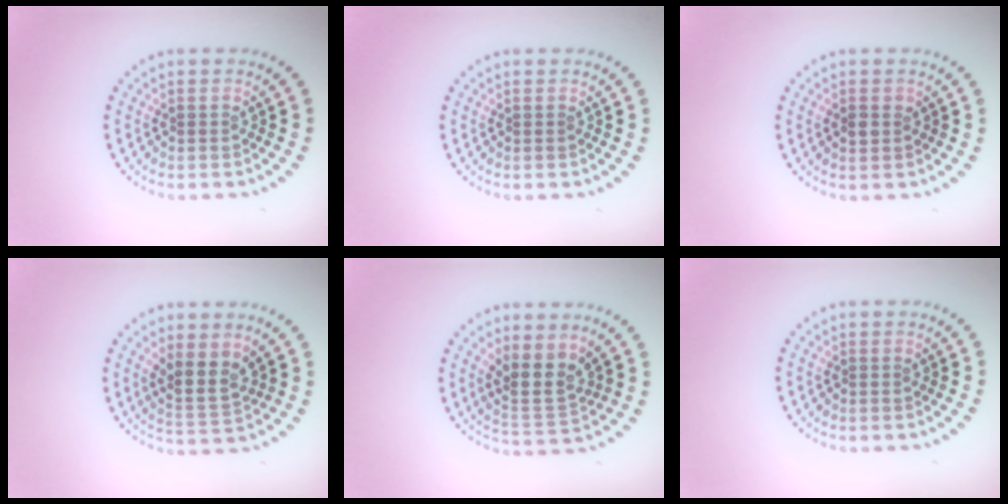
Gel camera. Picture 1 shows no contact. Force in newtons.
{"total": 0.0}
{"total": 1.1, "press": 1.1, "slide": 0.2}
{"total": 3.2, "press": 2.8, "slide": 1.6}
{"total": 3.7, "press": 3.1, "slide": 2.0}
{"total": 0.0}